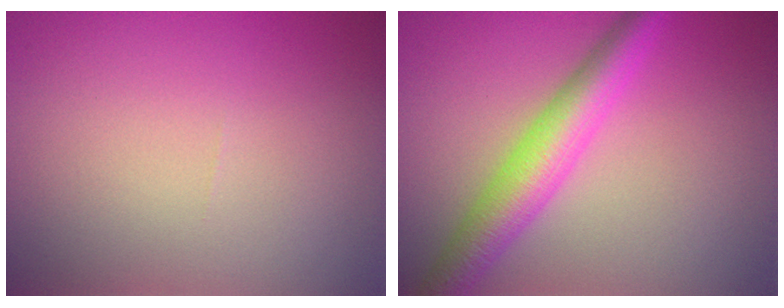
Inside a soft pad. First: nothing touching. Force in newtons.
{"total": 5.2, "press": 5.2, "slide": 0.1}